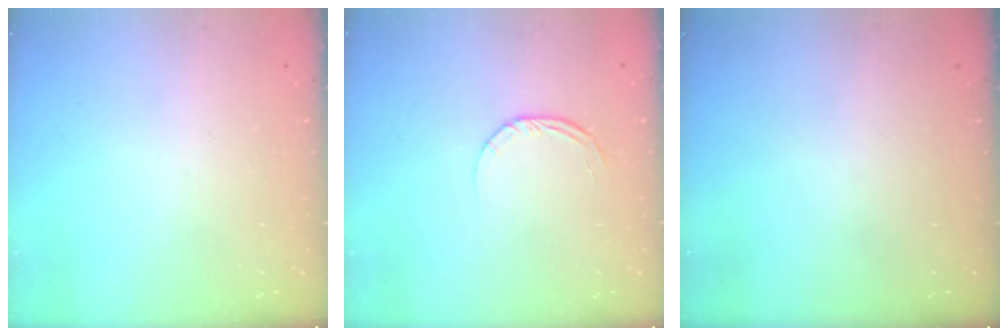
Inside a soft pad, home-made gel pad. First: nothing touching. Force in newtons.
{"total": 3.5, "press": 3.5, "slide": 0.3}
{"total": 0.0}